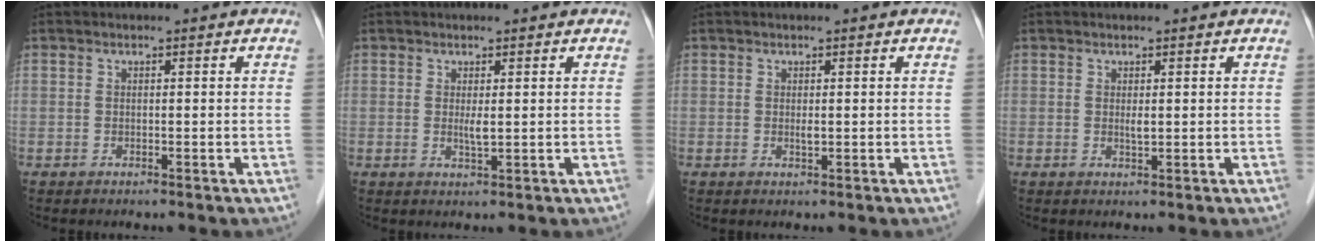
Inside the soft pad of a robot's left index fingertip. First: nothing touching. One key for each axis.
{"total": 1.6, "fx": 0.3, "fy": 0.2, "fz": 1.5, "tx": -0.034, "ty": -0.004, "tz": 0.009}
{"total": 0.7, "fx": 0.2, "fy": 0.2, "fz": 0.7, "tx": -0.016, "ty": -0.002, "tz": 0.003}
{"total": 1.0, "fx": 0.3, "fy": 0.2, "fz": 1.0, "tx": -0.022, "ty": -0.002, "tz": 0.007}